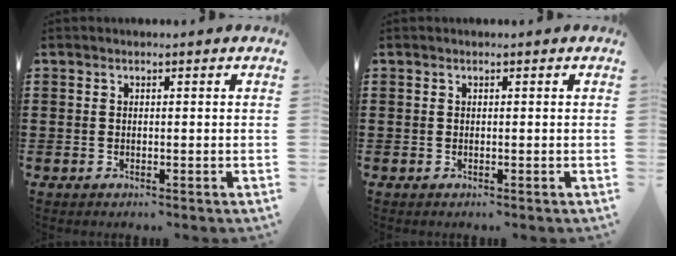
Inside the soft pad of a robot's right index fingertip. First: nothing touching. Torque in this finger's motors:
{"motor_torque": [1.08, 1.06, -0.02, -0.01]}